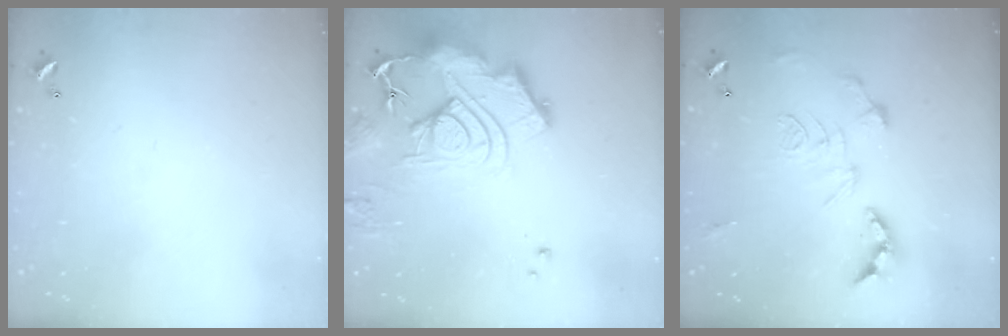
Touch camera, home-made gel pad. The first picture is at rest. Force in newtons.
{"total": 16.2, "press": 16.1, "slide": 1.7}
{"total": 2.9, "press": 2.3, "slide": 1.7}